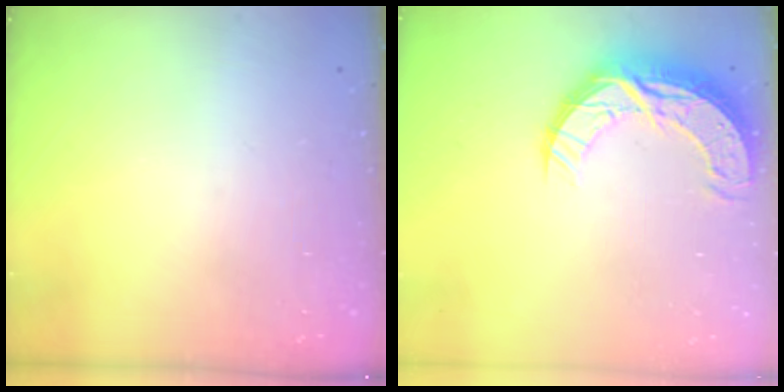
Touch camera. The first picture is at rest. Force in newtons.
{"total": 15.1, "press": 15.1, "slide": 1.1}